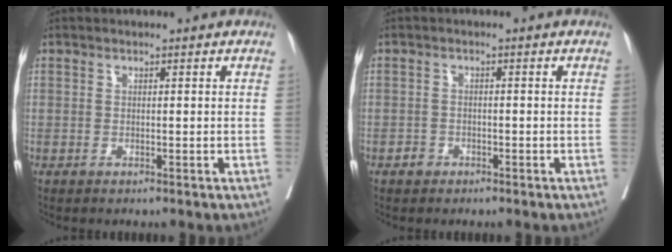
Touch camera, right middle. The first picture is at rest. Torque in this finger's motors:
{"motor_torque": [-0.11, 0.15, -0.01, -0.01]}